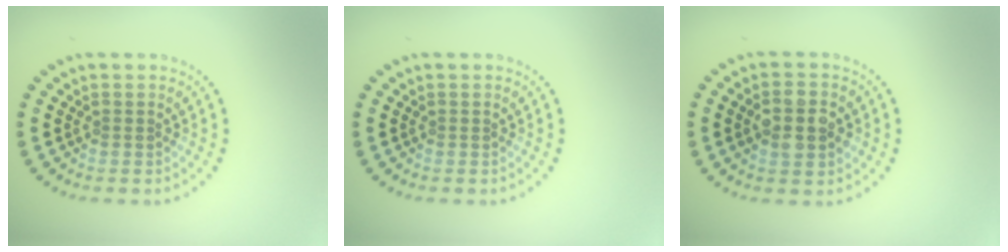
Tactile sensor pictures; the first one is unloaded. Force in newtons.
{"total": 0.0}
{"total": 4.0, "press": 4.0, "slide": 0.1}